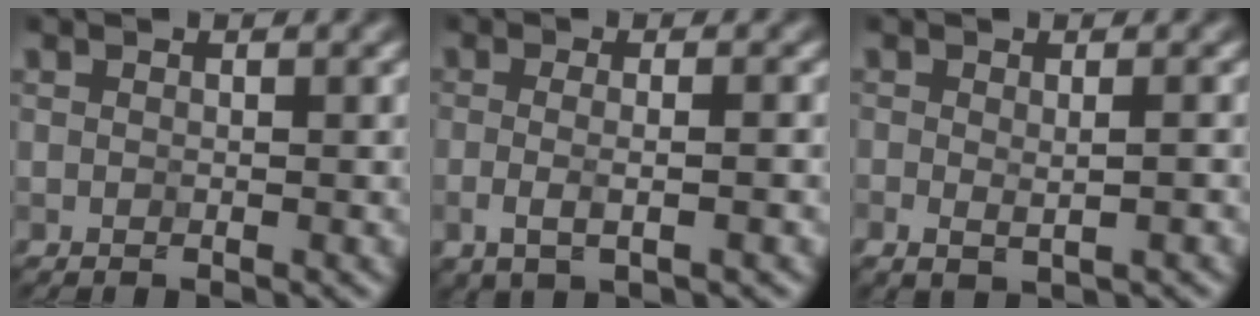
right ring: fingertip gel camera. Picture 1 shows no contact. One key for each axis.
{"total": 3.1, "fx": -0.5, "fy": 1.1, "fz": 2.9, "tx": -0.045, "ty": -0.005, "tz": -0.010}
{"total": 1.7, "fx": -0.2, "fy": 0.7, "fz": 1.5, "tx": -0.031, "ty": -0.010, "tz": 0.002}